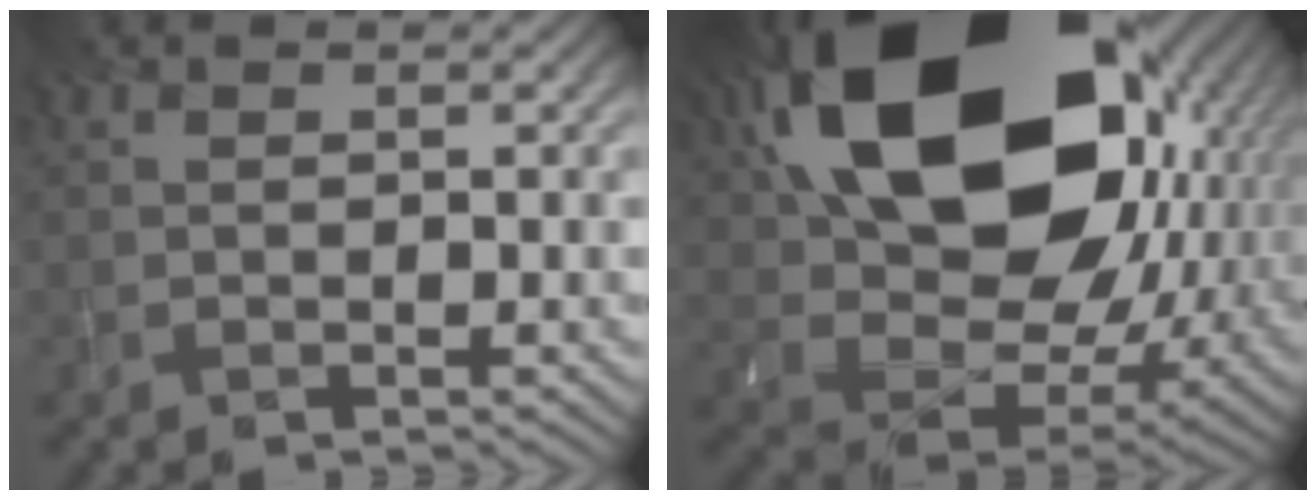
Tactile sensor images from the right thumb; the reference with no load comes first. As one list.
[{"total": 21.8, "force": [7.8, 14.8, 14.0], "torque": [-0.331, -0.017, 0.177]}]